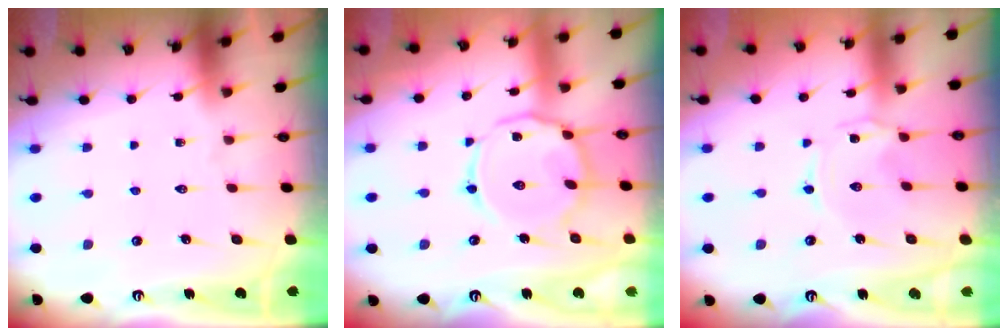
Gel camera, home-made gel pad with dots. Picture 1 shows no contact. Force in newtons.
{"total": 12.4, "press": 12.4, "slide": 0.9}
{"total": 0.0}